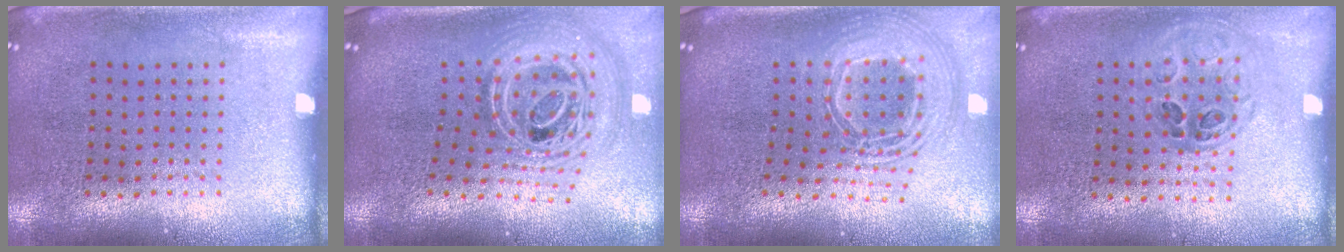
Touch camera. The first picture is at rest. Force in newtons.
{"total": 2.9, "press": 2.0, "slide": 2.1}
{"total": 2.6, "press": 1.9, "slide": 1.8}
{"total": 1.0, "press": 0.9, "slide": 0.3}